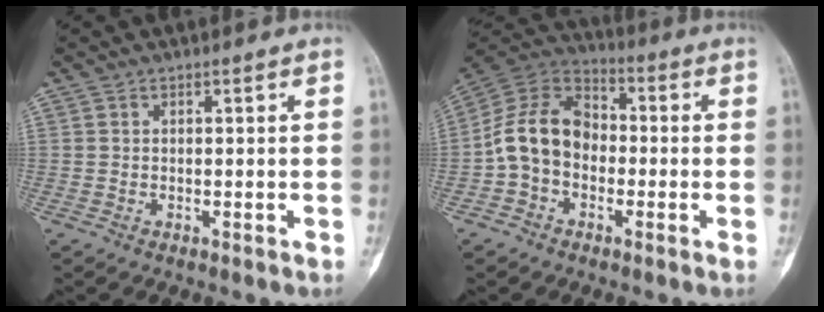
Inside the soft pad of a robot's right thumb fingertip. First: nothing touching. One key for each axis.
{"total": 12.9, "fx": -2.1, "fy": 9.6, "fz": 8.3, "tx": -0.140, "ty": 0.041, "tz": -0.052}